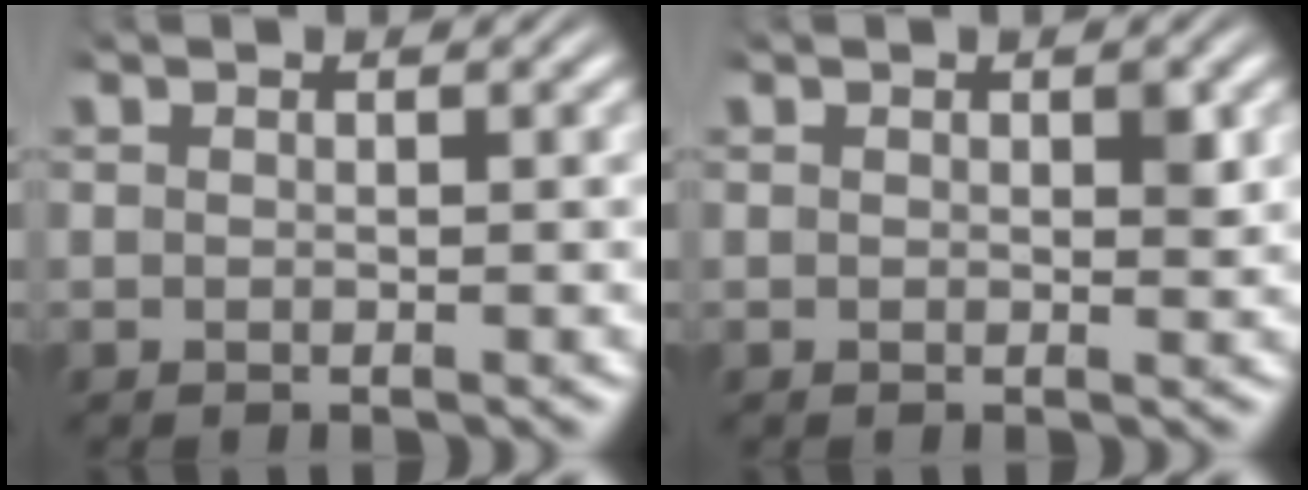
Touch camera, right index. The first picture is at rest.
{"total": 0.7, "force": [0.3, 0.3, 0.6], "torque": [-0.004, -0.002, 0.004]}